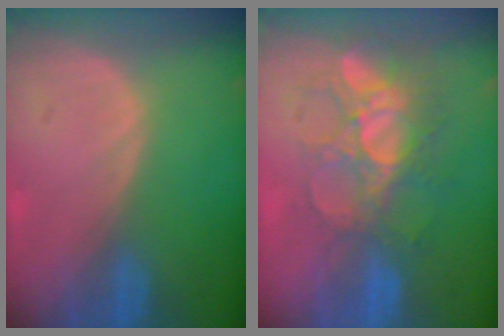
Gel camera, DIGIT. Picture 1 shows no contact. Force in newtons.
{"total": 9.8, "press": 8.6, "slide": 4.8}